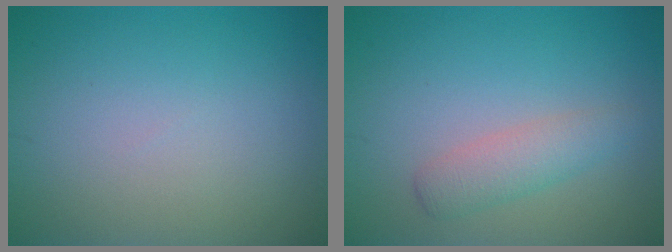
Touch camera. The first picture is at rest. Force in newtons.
{"total": 2.5, "press": 2.5, "slide": 0.0}